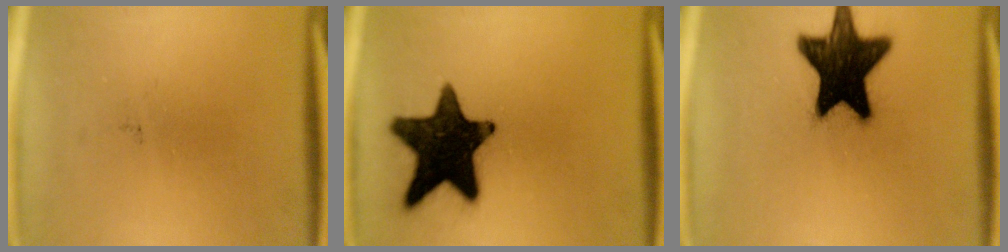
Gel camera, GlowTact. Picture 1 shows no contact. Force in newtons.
{"total": 17.7}
{"total": 18.9}